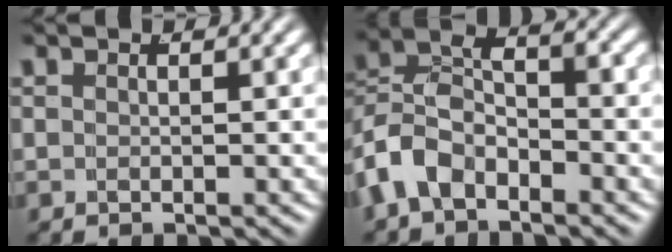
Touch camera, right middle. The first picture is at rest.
{"total": 8.2, "force": [-1.5, 7.1, 3.9], "torque": [-0.098, -0.010, -0.038]}